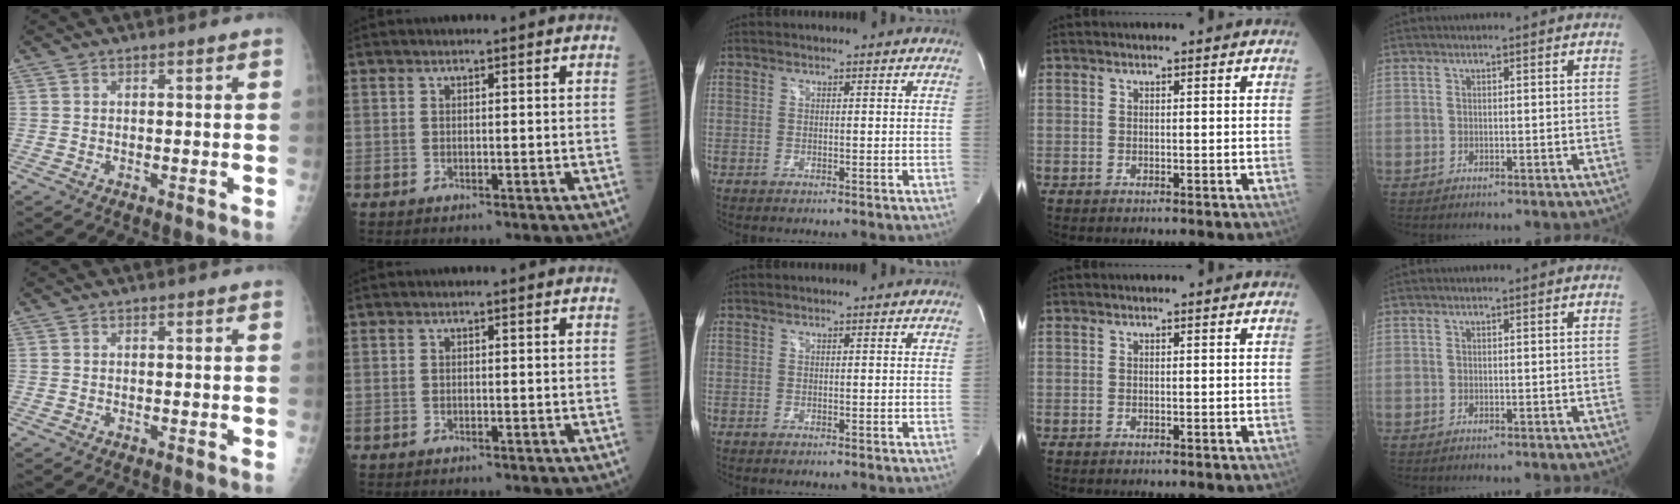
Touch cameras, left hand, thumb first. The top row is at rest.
{}